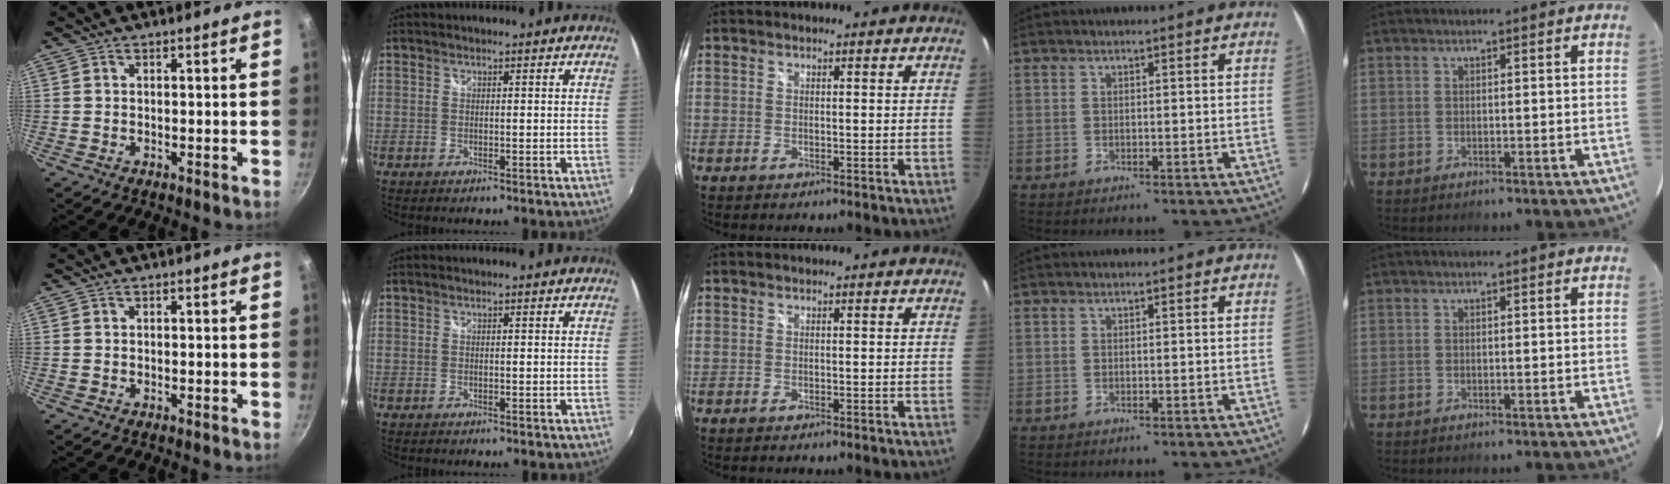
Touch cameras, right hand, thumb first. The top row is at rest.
{}